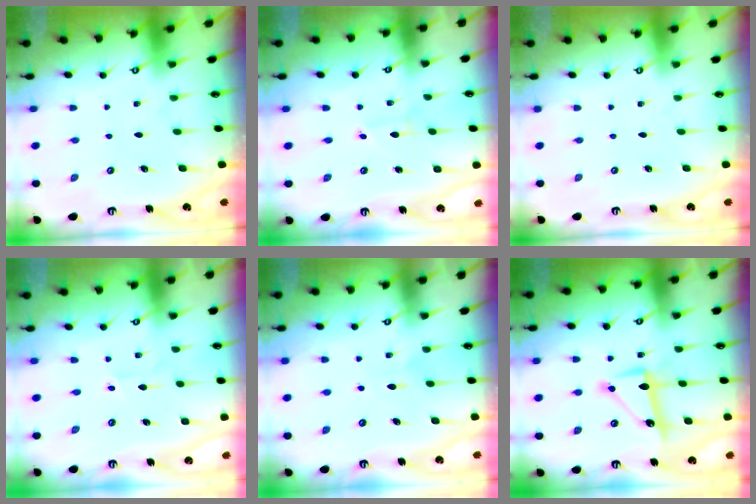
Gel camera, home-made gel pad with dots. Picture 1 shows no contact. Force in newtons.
{"total": 2.3, "press": 2.3, "slide": 0.2}
{"total": 0.0}
{"total": 1.2, "press": 1.2, "slide": 0.2}
{"total": 5.4, "press": 5.4, "slide": 0.7}
{"total": 10.4, "press": 10.4, "slide": 0.6}